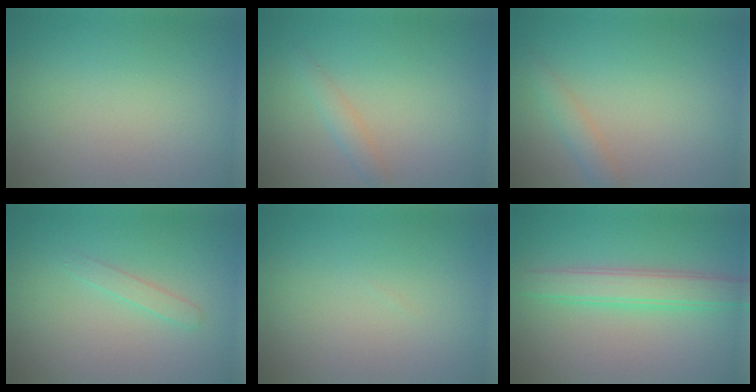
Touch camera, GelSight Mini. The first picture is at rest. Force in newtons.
{"total": 1.5, "press": 1.5, "slide": 0.0}
{"total": 1.7, "press": 1.7, "slide": 0.0}
{"total": 1.2, "press": 1.2, "slide": 0.0}
{"total": 0.0}
{"total": 3.5, "press": 3.5, "slide": 0.1}